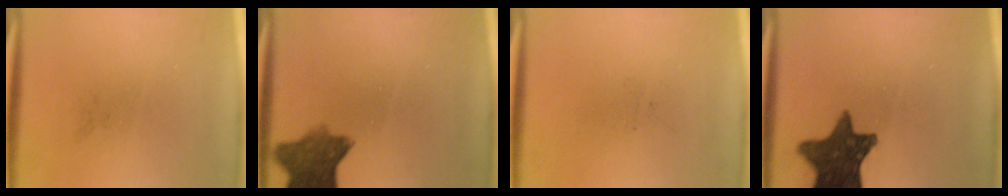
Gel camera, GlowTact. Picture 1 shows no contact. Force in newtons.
{"total": 8.1}
{"total": 0.0}
{"total": 12.8}